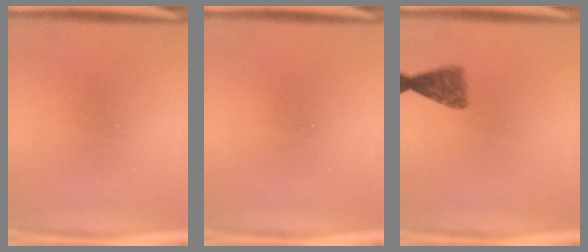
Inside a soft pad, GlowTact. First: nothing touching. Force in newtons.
{"total": 0.0}
{"total": 3.6}